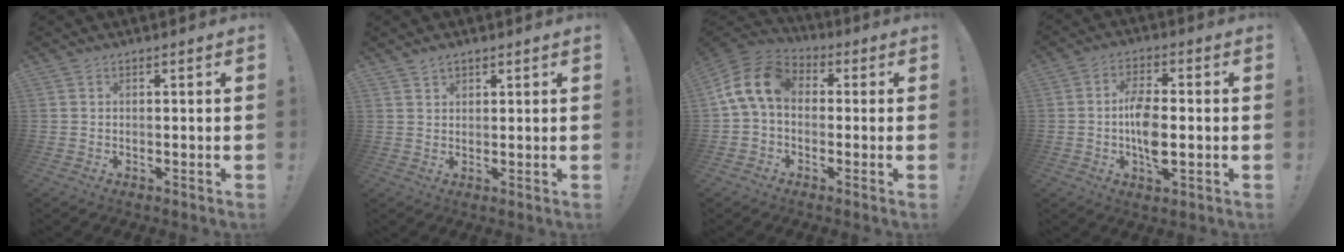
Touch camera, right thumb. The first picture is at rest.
{"total": 2.1, "force": [1.7, 1.1, 0.5], "torque": [0.000, -0.015, 0.030]}
{"total": 12.5, "force": [1.4, 8.1, 9.4], "torque": [-0.191, 0.024, 0.029]}
{"total": 9.2, "force": [-1.0, 4.1, 8.2], "torque": [-0.157, 0.002, -0.018]}